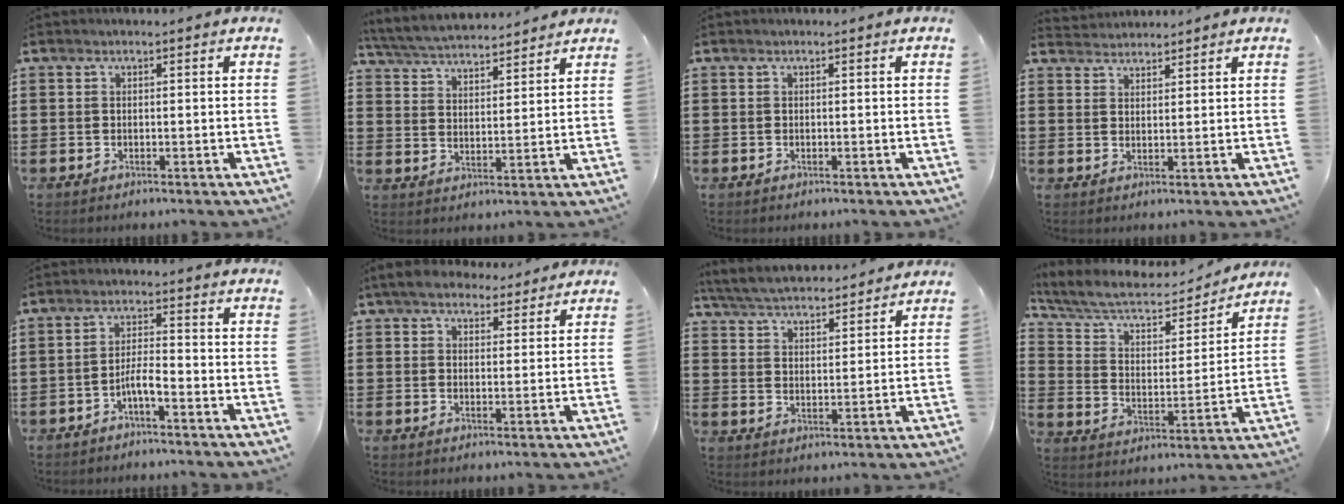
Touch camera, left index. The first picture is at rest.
{"total": 4.7, "force": [4.7, 0.3, 0.7], "torque": [-0.037, -0.027, 0.081]}
{"total": 0.0}
{"total": 2.3, "force": [2.3, 0.2, -0.4], "torque": [0.002, -0.004, 0.045]}
{"total": 3.7, "force": [-2.1, 0.6, 3.0], "torque": [-0.061, 0.005, -0.042]}
{"total": 5.0, "force": [4.2, 2.0, 1.7], "torque": [-0.049, 0.000, 0.080]}
{"total": 4.8, "force": [4.7, 0.4, 0.8], "torque": [-0.039, -0.026, 0.081]}
{"total": 7.6, "force": [6.6, 2.2, 3.1], "torque": [-0.092, -0.040, 0.109]}